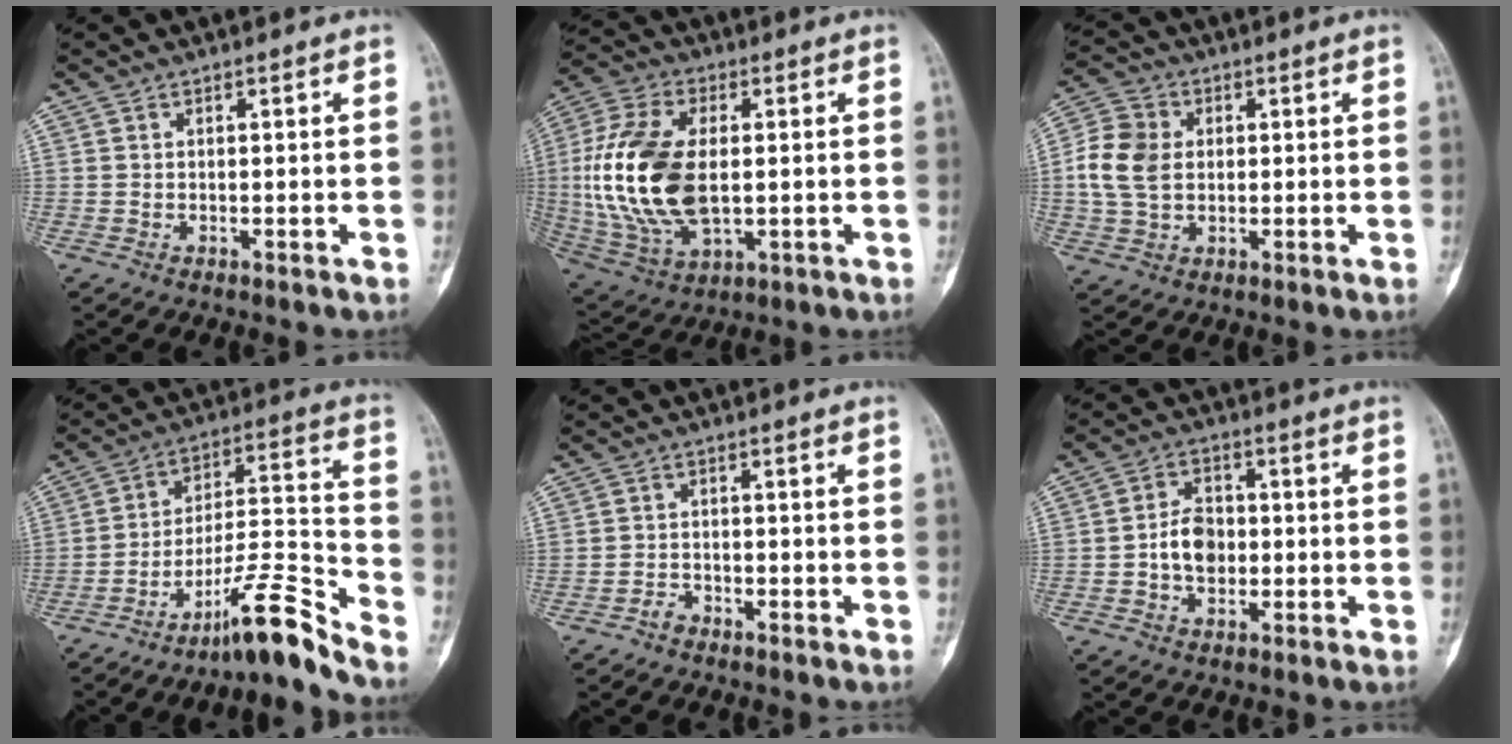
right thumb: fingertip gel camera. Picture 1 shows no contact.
{"total": 20.4, "force": [0.2, 11.3, 17.0], "torque": [-0.360, -0.009, 0.013]}
{"total": 9.4, "force": [0.6, 7.1, 6.2], "torque": [-0.115, 0.010, 0.009]}
{"total": 13.0, "force": [-10.6, 0.7, 7.5], "torque": [-0.122, 0.107, -0.180]}
{"total": 1.8, "force": [-1.5, 1.0, 0.4], "torque": [-0.005, 0.010, -0.030]}
{"total": 6.6, "force": [-0.8, 4.8, 4.5], "torque": [-0.058, 0.016, -0.019]}